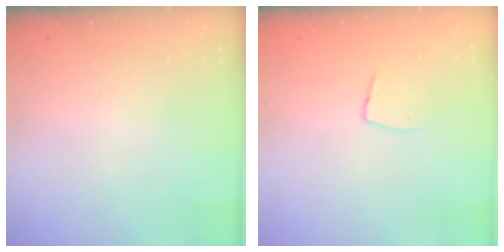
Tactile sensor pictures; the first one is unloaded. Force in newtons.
{"total": 4.8, "press": 4.8, "slide": 0.3}